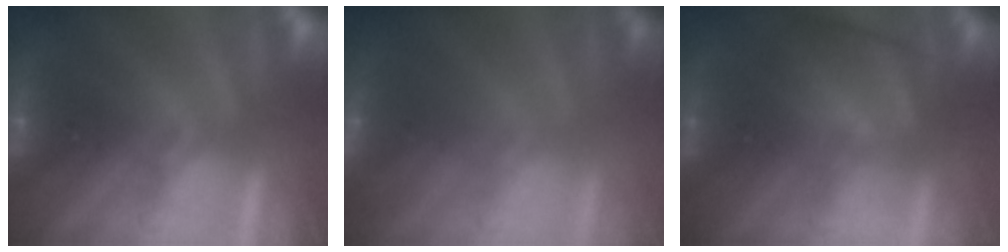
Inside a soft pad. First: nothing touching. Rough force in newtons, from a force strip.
{"total": 2.8}
{"total": 2.9}